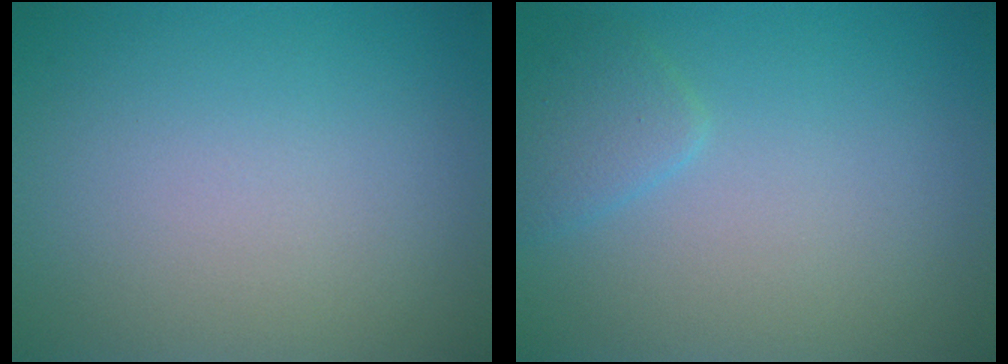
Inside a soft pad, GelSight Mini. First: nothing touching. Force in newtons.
{"total": 1.7, "press": 1.7, "slide": 0.1}